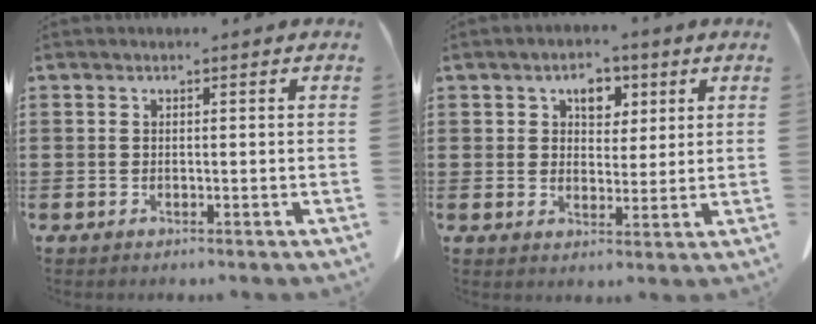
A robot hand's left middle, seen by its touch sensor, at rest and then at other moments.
{"total": 4.5, "force": [2.4, 3.1, 2.1], "torque": [-0.032, 0.004, 0.036]}